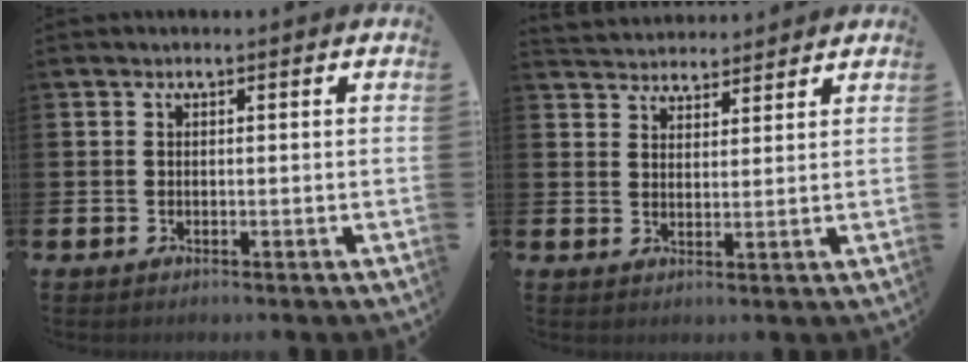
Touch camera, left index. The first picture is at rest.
{"total": 3.8, "force": [3.7, 0.8, -0.5], "torque": [-0.006, -0.017, 0.068]}